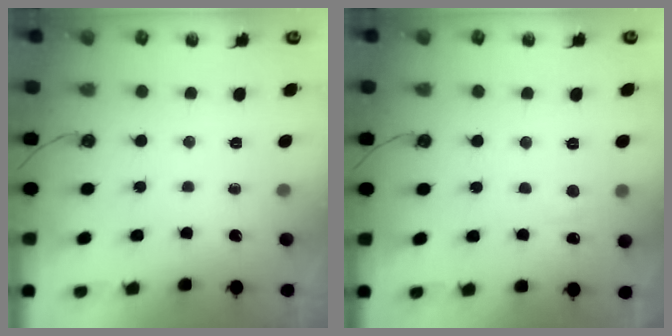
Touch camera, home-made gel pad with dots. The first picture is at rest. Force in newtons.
{"total": 0.9, "press": 0.5, "slide": 0.8}